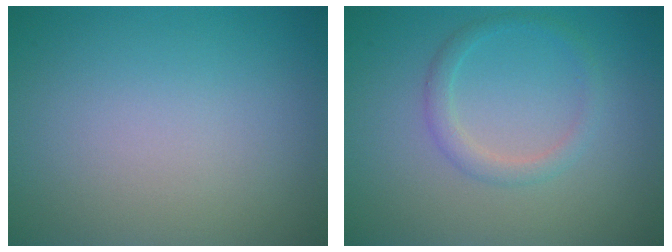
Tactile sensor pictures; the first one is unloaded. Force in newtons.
{"total": 1.7, "press": 1.7, "slide": 0.0}